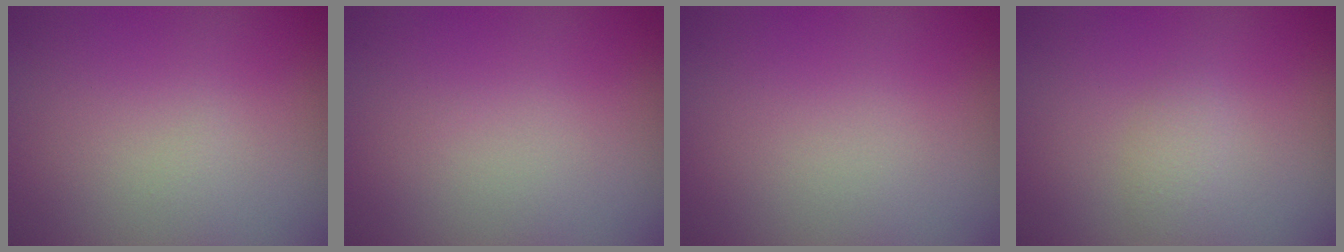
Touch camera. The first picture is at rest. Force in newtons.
{"total": 0.0}
{"total": 0.0}
{"total": 1.0, "press": 1.0, "slide": 0.1}